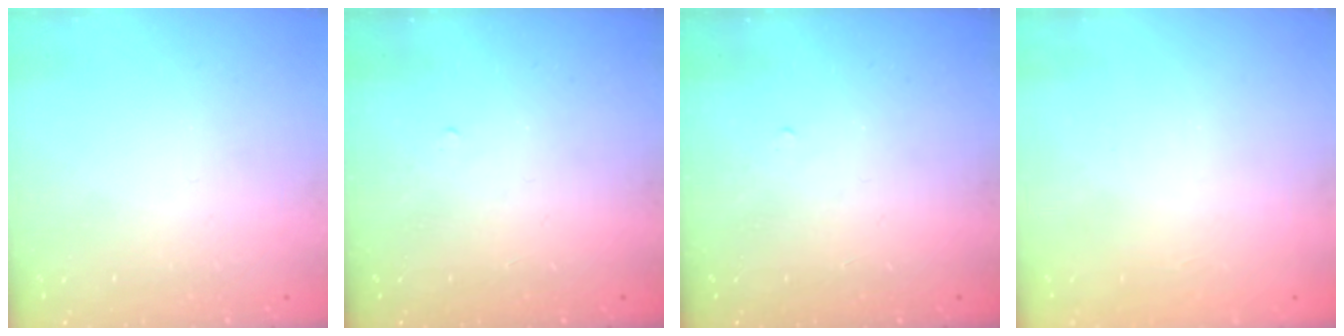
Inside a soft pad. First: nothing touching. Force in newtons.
{"total": 4.6, "press": 4.5, "slide": 0.6}
{"total": 4.6, "press": 4.5, "slide": 0.6}
{"total": 1.2, "press": 1.2, "slide": 0.1}